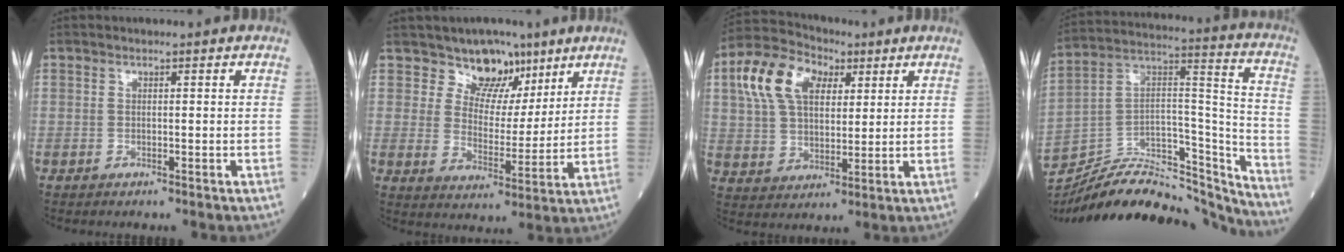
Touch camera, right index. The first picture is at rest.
{"total": 7.7, "force": [5.7, 4.7, 2.1], "torque": [-0.022, -0.006, 0.096]}
{"total": 12.5, "force": [4.8, 7.7, 8.7], "torque": [-0.191, 0.042, 0.087]}
{"total": 25.6, "force": [-23.3, 5.7, 8.9], "torque": [-0.139, 0.038, -0.365]}